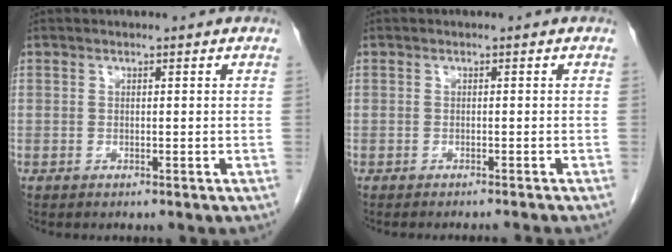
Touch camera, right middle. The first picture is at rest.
{"total": 4.3, "force": [-4.0, -0.3, 1.5], "torque": [-0.012, -0.007, -0.052]}